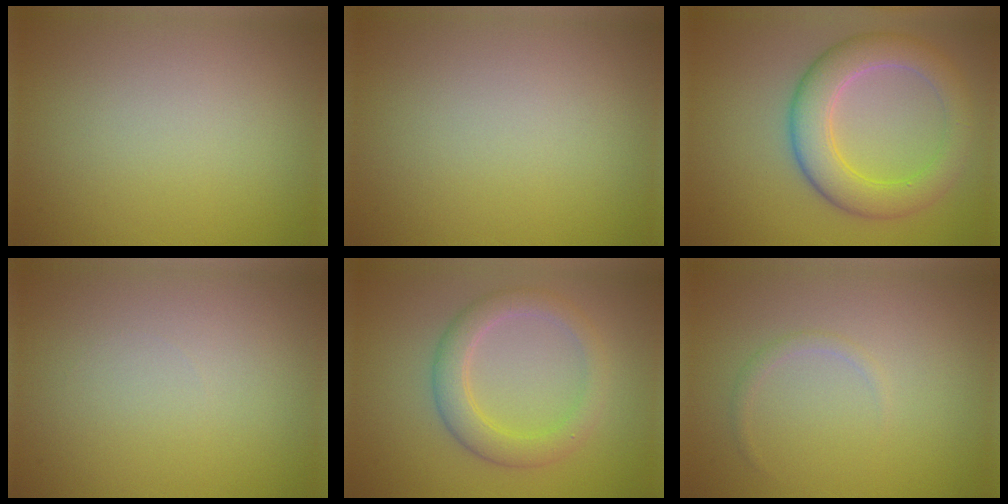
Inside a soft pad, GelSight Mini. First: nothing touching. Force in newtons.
{"total": 0.0}
{"total": 5.7, "press": 5.7, "slide": 0.3}
{"total": 0.0}
{"total": 3.6, "press": 3.6, "slide": 0.2}
{"total": 0.7, "press": 0.7, "slide": 0.0}